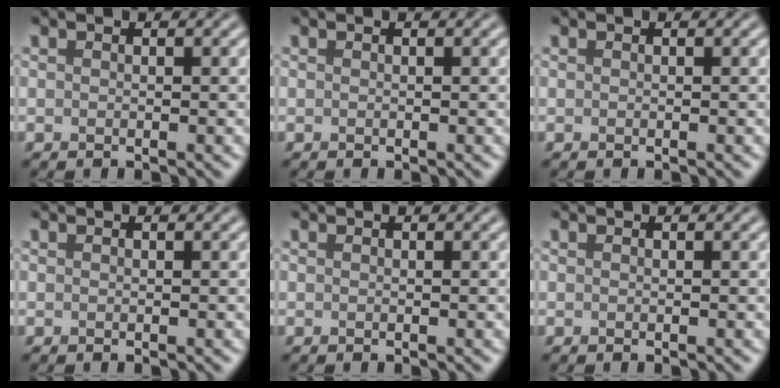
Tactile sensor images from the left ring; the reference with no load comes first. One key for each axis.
{"total": 0.0}
{"total": 0.0}
{"total": 0.0}
{"total": 0.0}
{"total": 0.0}